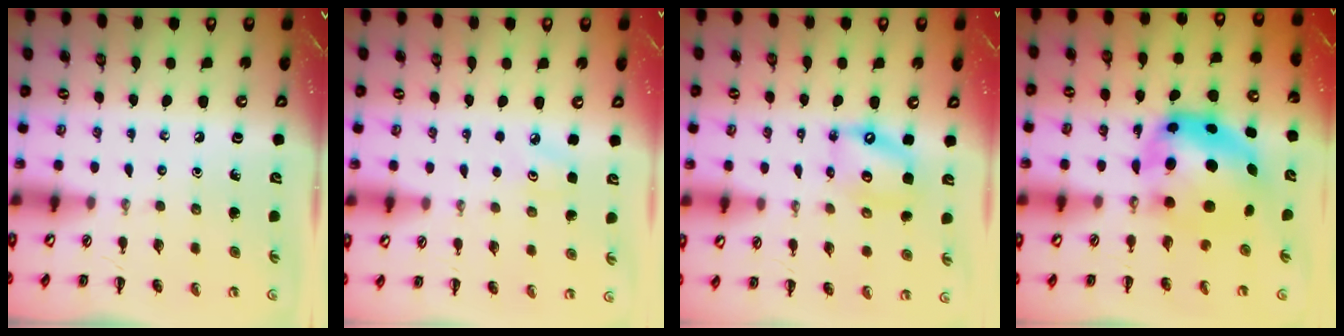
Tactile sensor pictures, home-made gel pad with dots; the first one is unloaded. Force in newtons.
{"total": 4.3, "press": 4.1, "slide": 1.3}
{"total": 9.0, "press": 8.8, "slide": 1.9}
{"total": 7.5, "press": 7.2, "slide": 1.9}